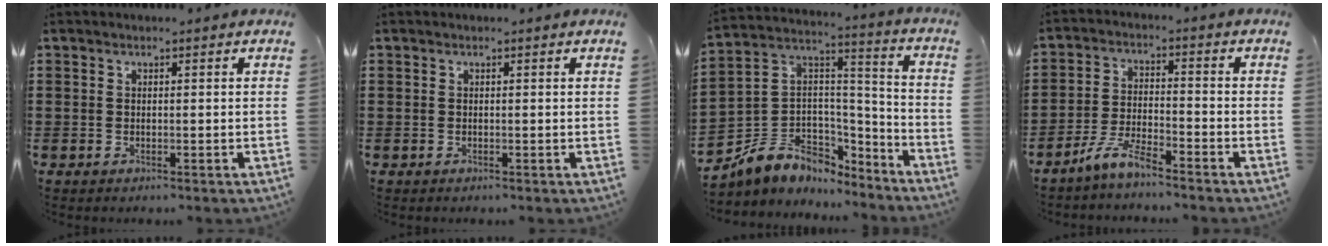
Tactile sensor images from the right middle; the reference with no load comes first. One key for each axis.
{"total": 0.0}
{"total": 6.5, "fx": -4.1, "fy": 5.1, "fz": 0.4, "tx": -0.044, "ty": -0.011, "tz": -0.083}
{"total": 5.7, "fx": -4.8, "fy": 0.9, "fz": 2.9, "tx": -0.068, "ty": -0.003, "tz": -0.096}